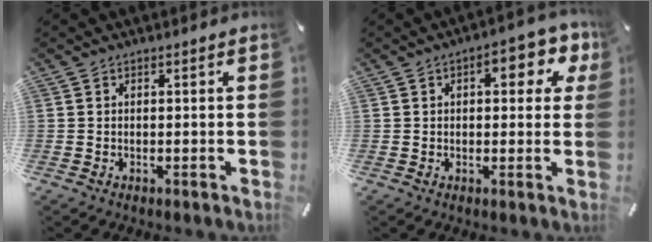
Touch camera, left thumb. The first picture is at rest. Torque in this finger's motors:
{"motor_torque": [1.50, 1.47, 1.09, -0.34, 0.02]}